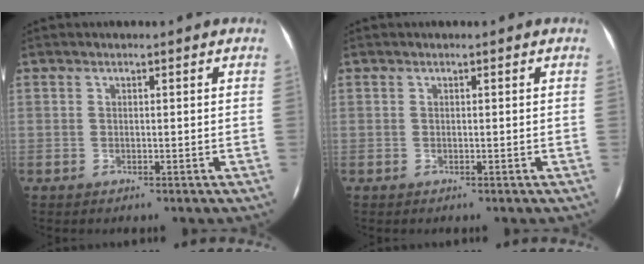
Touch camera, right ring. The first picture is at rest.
{"total": 0.0}